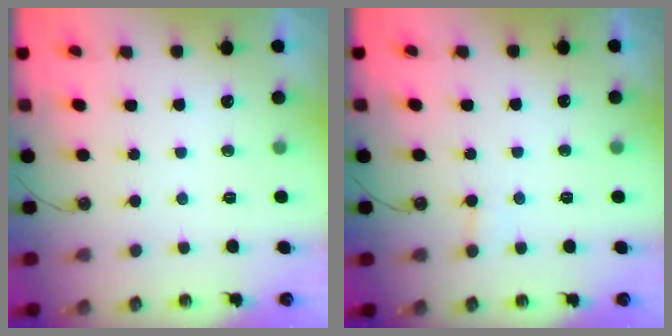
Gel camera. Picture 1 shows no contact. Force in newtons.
{"total": 4.9, "press": 4.8, "slide": 0.4}